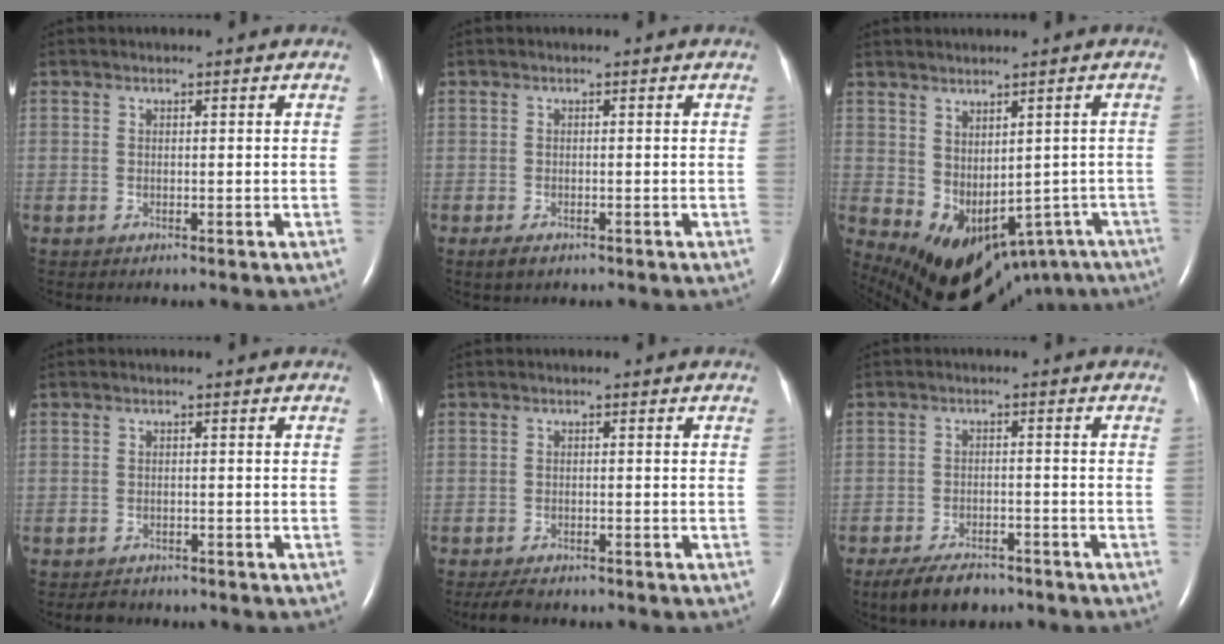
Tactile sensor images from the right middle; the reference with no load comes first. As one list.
[{"total": 1.3, "force": [-0.8, 0.6, 0.9], "torque": [-0.022, -0.003, -0.010]}, {"total": 14.4, "force": [-8.1, 8.8, 8.0], "torque": [-0.111, -0.005, -0.079]}, {"total": 2.1, "force": [-1.8, 1.0, 0.3], "torque": [-0.014, -0.002, -0.026]}, {"total": 3.5, "force": [-2.9, 1.1, 1.5], "torque": [-0.032, -0.008, -0.046]}, {"total": 6.2, "force": [-4.9, 2.5, 3.0], "torque": [-0.057, -0.005, -0.080]}]